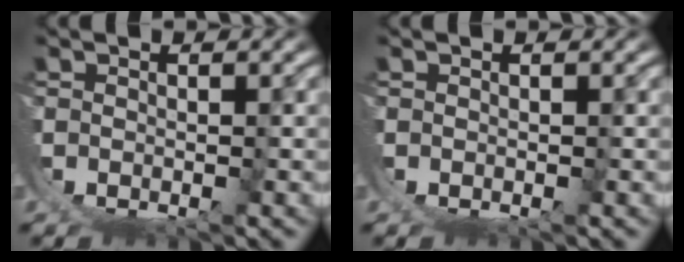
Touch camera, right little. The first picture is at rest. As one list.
[{"total": 0.0}]